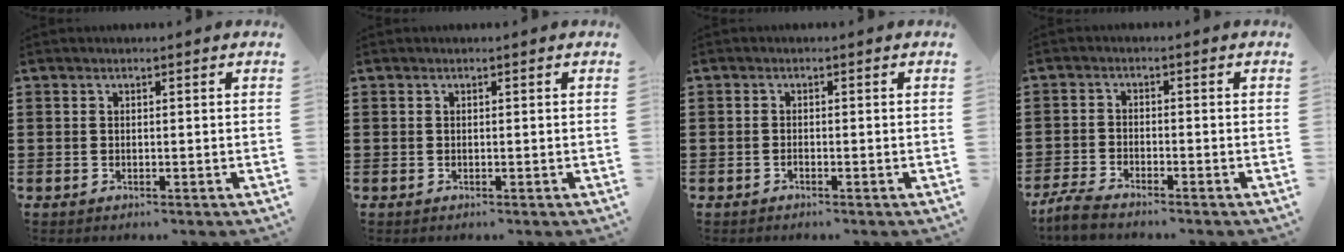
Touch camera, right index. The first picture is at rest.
{"total": 0.0}
{"total": 0.5, "force": [-0.5, 0.3, 0.0], "torque": [-0.001, 0.002, -0.010]}
{"total": 3.1, "force": [-3.0, 0.1, 0.9], "torque": [-0.033, -0.001, -0.065]}